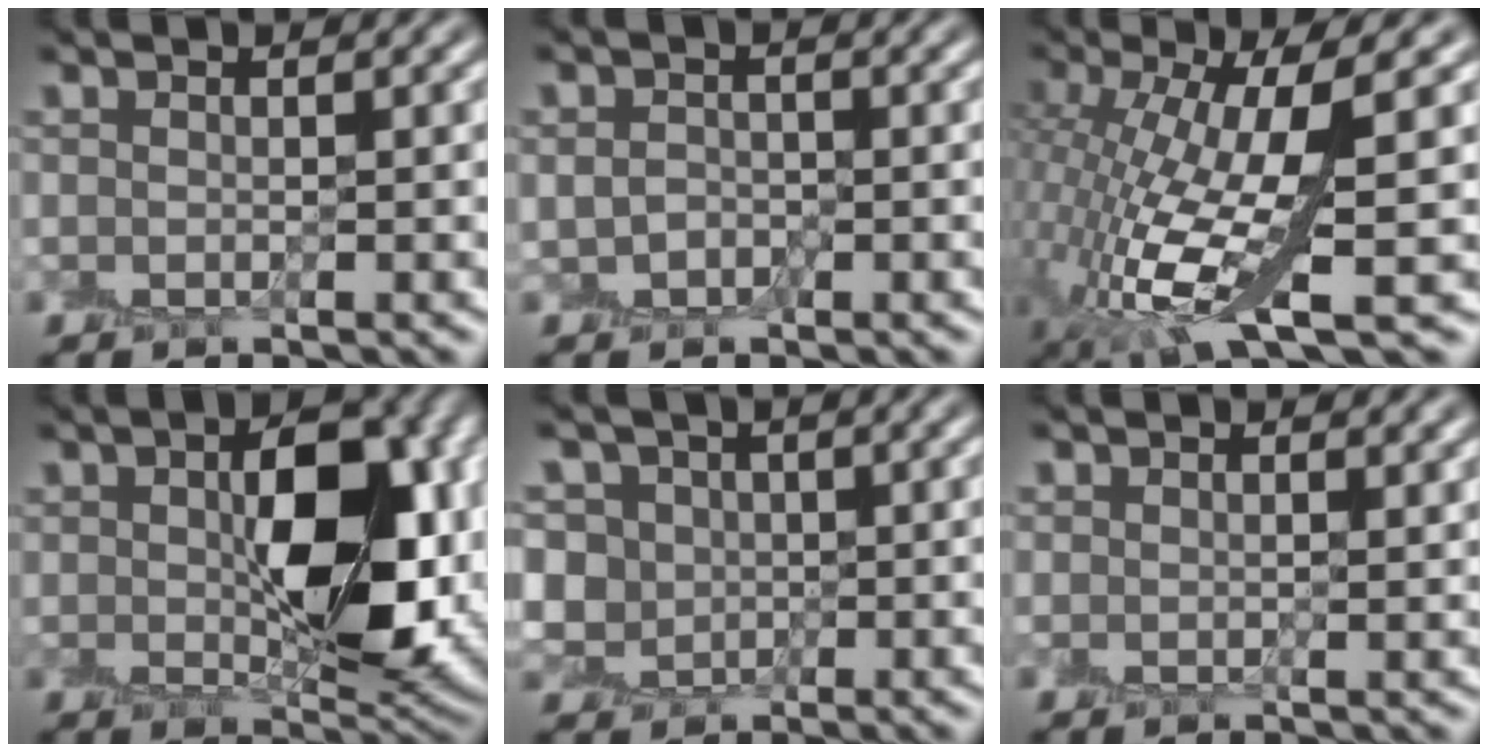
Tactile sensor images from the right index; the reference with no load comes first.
{"total": 1.3, "force": [-0.3, 1.2, 0.3], "torque": [-0.008, 0.001, -0.004]}
{"total": 9.4, "force": [-0.5, 2.7, 9.0], "torque": [-0.175, -0.009, 0.000]}
{"total": 9.6, "force": [1.2, 5.0, 8.1], "torque": [-0.124, 0.003, 0.031]}
{"total": 3.6, "force": [0.2, 3.5, 0.8], "torque": [-0.002, 0.011, -0.009]}
{"total": 1.4, "force": [1.2, 0.4, 0.5], "torque": [0.000, -0.005, 0.015]}